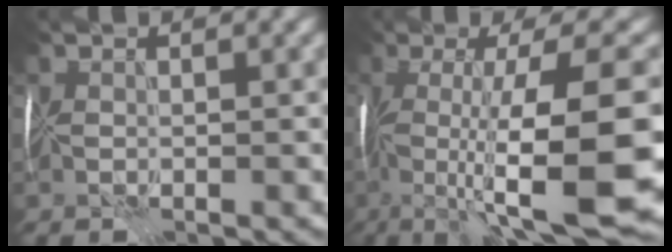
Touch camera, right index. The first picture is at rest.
{"total": 15.0, "force": [-3.2, 3.4, 14.2], "torque": [-0.227, 0.003, -0.046]}